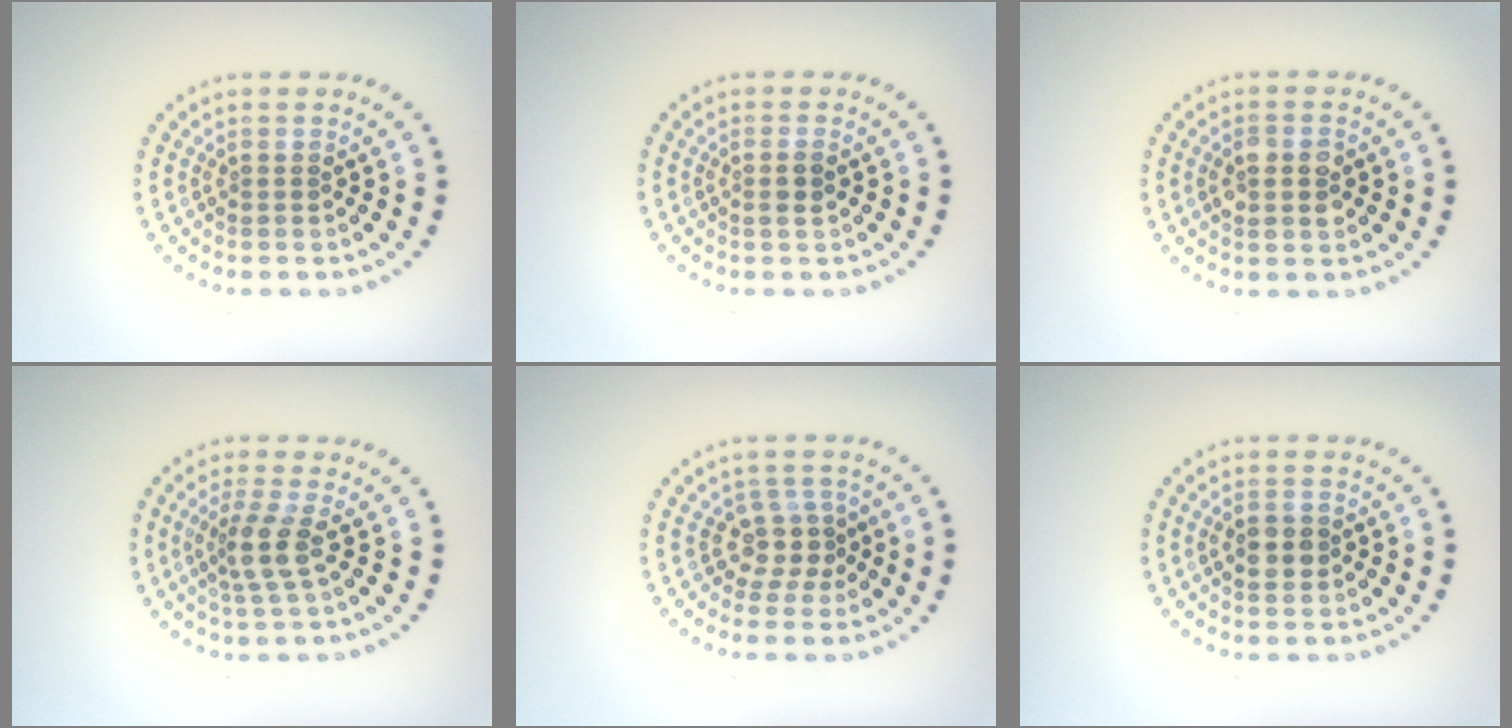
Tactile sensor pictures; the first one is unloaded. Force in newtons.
{"total": 1.2, "press": 1.1, "slide": 0.4}
{"total": 2.7, "press": 2.7, "slide": 0.3}
{"total": 2.8, "press": 2.1, "slide": 1.8}
{"total": 2.6, "press": 2.0, "slide": 1.8}
{"total": 2.6, "press": 2.6, "slide": 0.2}